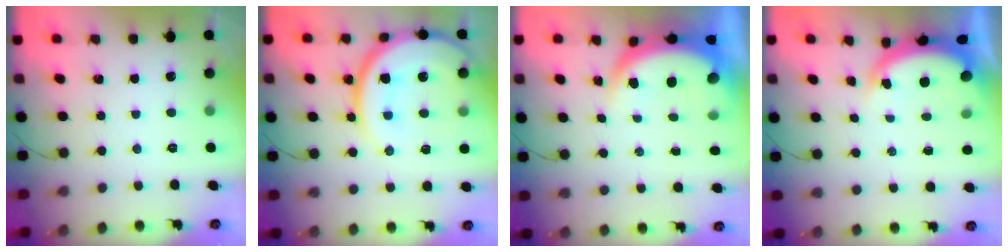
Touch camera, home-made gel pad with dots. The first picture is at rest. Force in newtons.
{"total": 19.7, "press": 19.6, "slide": 1.7}
{"total": 6.9, "press": 6.9, "slide": 0.9}
{"total": 3.9, "press": 3.9, "slide": 0.6}